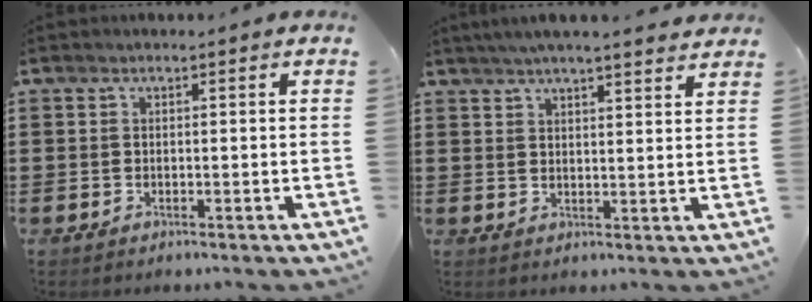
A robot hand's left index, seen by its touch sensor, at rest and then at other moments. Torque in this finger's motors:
{"motor_torque": [1.07, -1.07, 0.48, 0.15]}